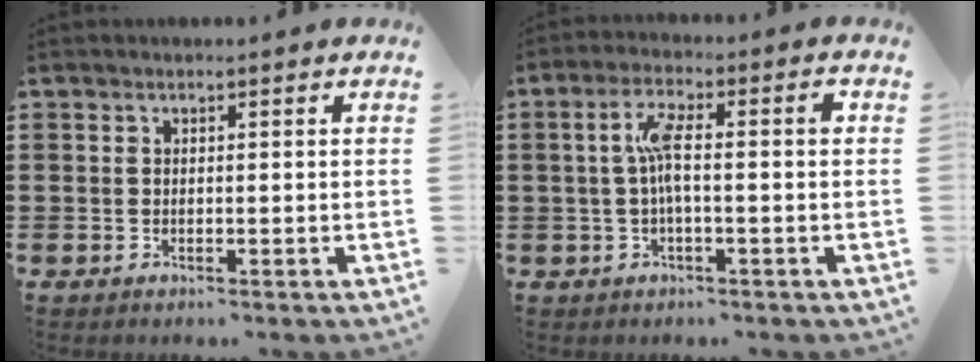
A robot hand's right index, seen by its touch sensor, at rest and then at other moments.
{"total": 6.1, "force": [0.1, 1.1, 6.0], "torque": [-0.118, 0.005, -0.007]}